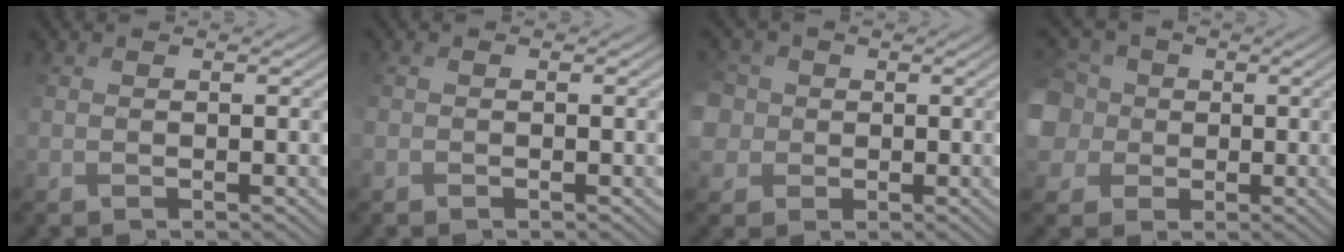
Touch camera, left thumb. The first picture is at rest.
{"total": 0.6, "force": [-0.5, 0.2, -0.1], "torque": [0.004, -0.001, -0.013]}
{"total": 6.4, "force": [0.7, 6.1, 1.7], "torque": [-0.081, 0.027, -0.019]}
{"total": 7.5, "force": [1.1, 6.9, 2.6], "torque": [-0.107, 0.003, 0.008]}